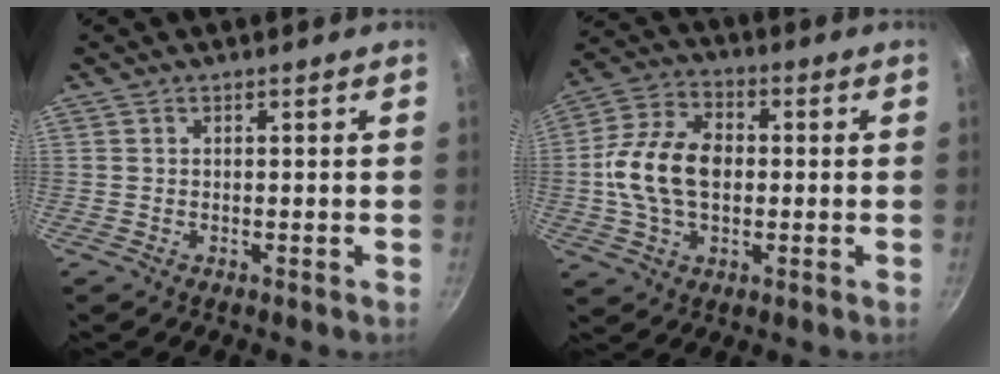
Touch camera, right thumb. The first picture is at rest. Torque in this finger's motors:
{"motor_torque": [1.68, 1.93, 0.95, -0.77, 0.01]}